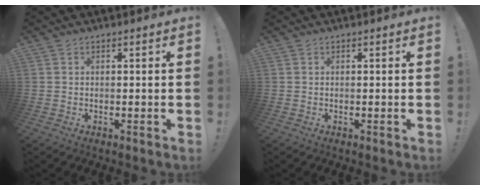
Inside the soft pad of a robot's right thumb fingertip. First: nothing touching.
{"total": 0.0}